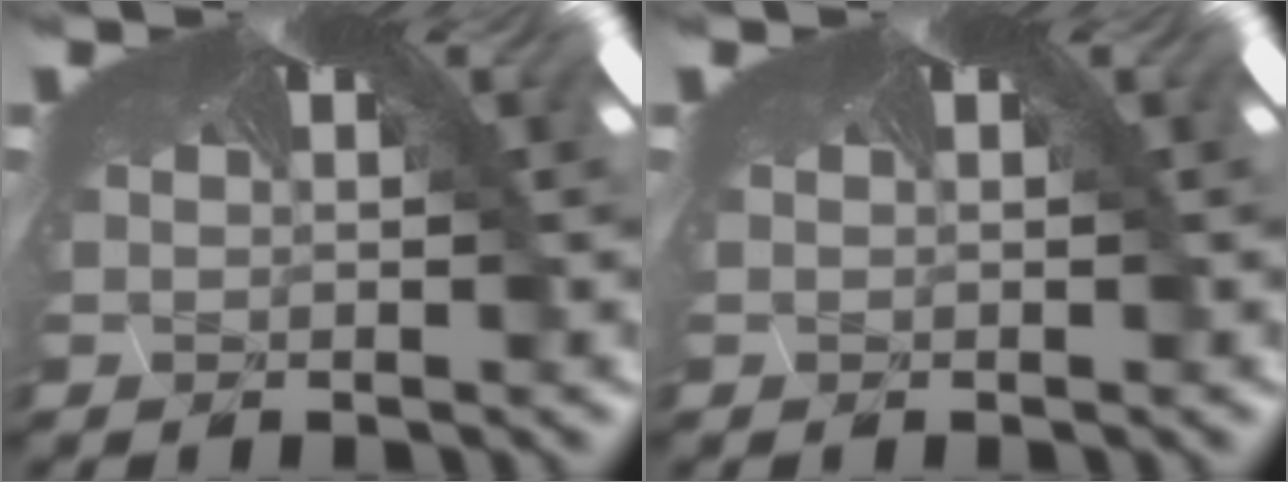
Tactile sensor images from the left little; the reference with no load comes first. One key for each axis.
{"total": 0.0}